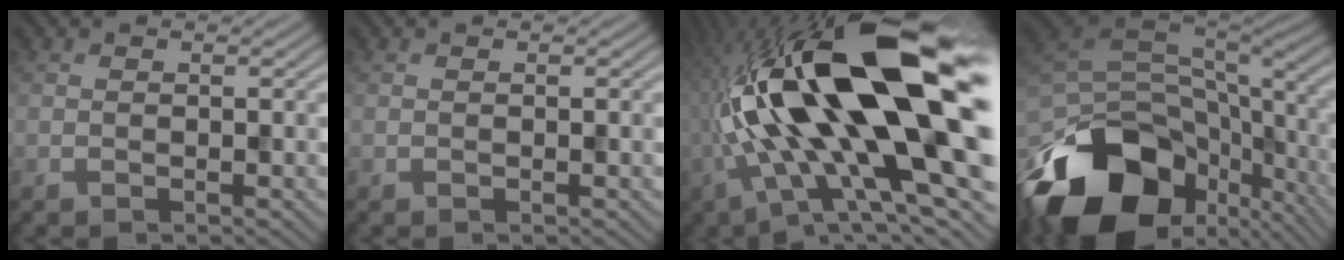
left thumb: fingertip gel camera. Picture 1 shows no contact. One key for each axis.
{"total": 0.0}
{"total": 23.7, "fx": 1.1, "fy": 9.6, "fz": 21.6, "tx": -0.418, "ty": -0.018, "tz": 0.020}
{"total": 18.9, "fx": -9.1, "fy": 11.7, "fz": 11.8, "tx": -0.263, "ty": -0.046, "tz": -0.129}